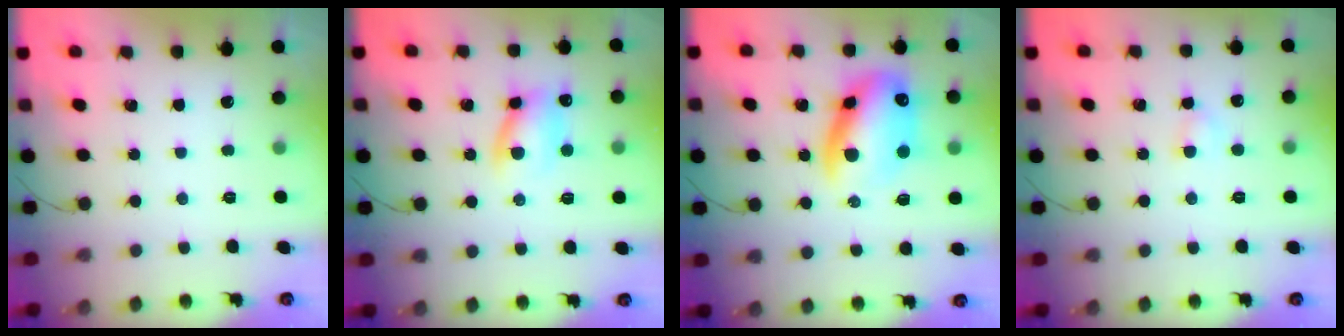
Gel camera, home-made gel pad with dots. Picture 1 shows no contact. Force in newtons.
{"total": 9.3, "press": 9.2, "slide": 1.5}
{"total": 15.9, "press": 15.4, "slide": 3.6}
{"total": 3.2, "press": 3.0, "slide": 1.1}